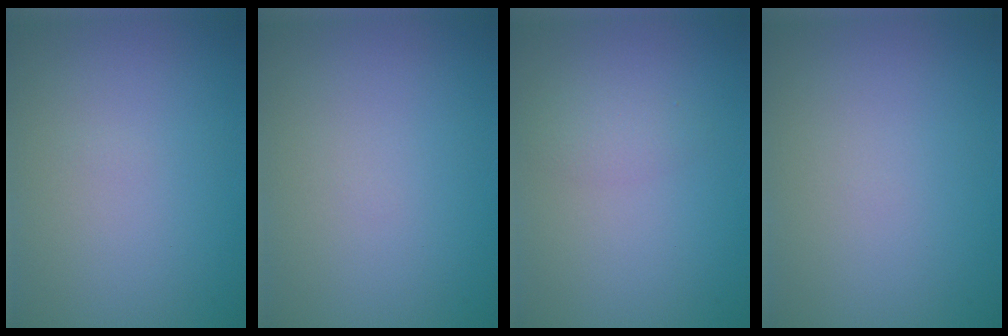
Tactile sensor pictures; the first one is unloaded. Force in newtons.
{"total": 0.0}
{"total": 1.4, "press": 1.4, "slide": 0.1}
{"total": 0.0}